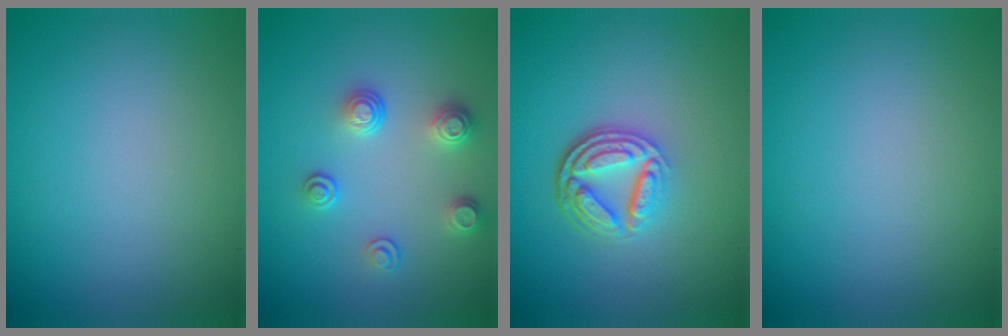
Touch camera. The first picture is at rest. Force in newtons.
{"total": 2.7, "press": 2.5, "slide": 0.9}
{"total": 4.9, "press": 3.5, "slide": 3.4}
{"total": 0.0}